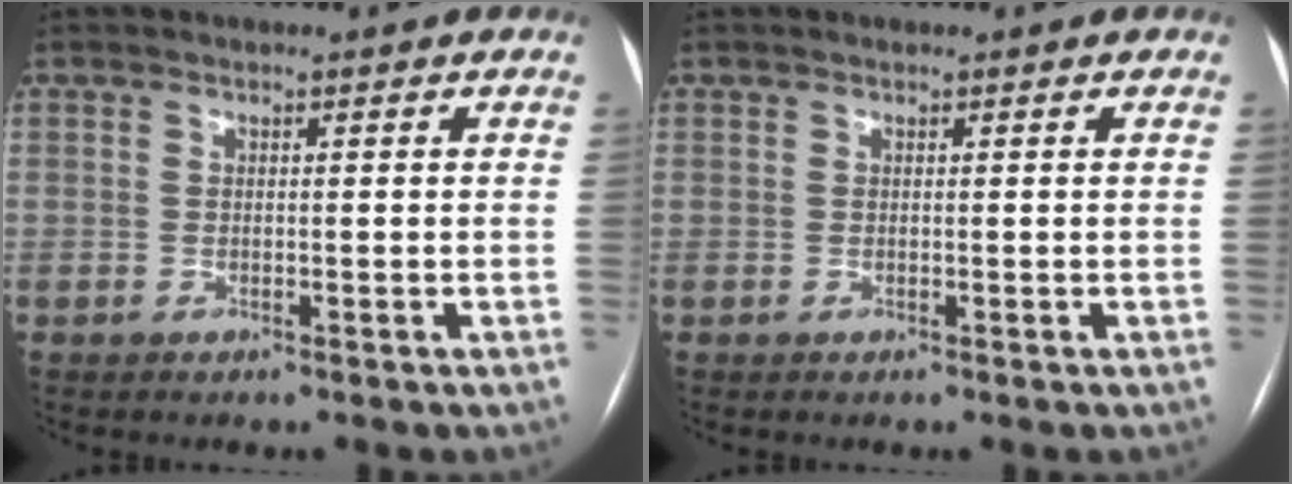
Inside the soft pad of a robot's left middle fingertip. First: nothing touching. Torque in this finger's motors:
{"motor_torque": [-0.09, 0.04, -0.02, 0.01]}